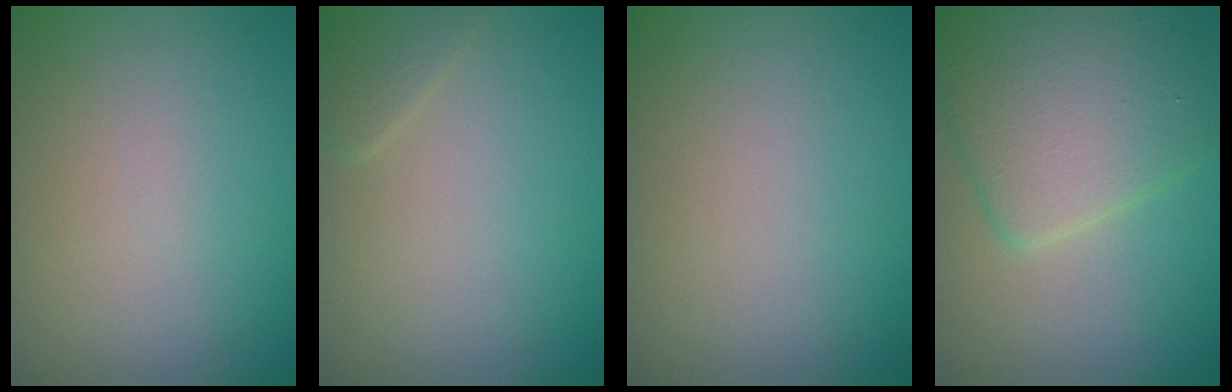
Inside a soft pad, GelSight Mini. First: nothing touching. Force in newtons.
{"total": 1.2, "press": 1.2, "slide": 0.0}
{"total": 0.0}
{"total": 6.9, "press": 6.9, "slide": 0.2}